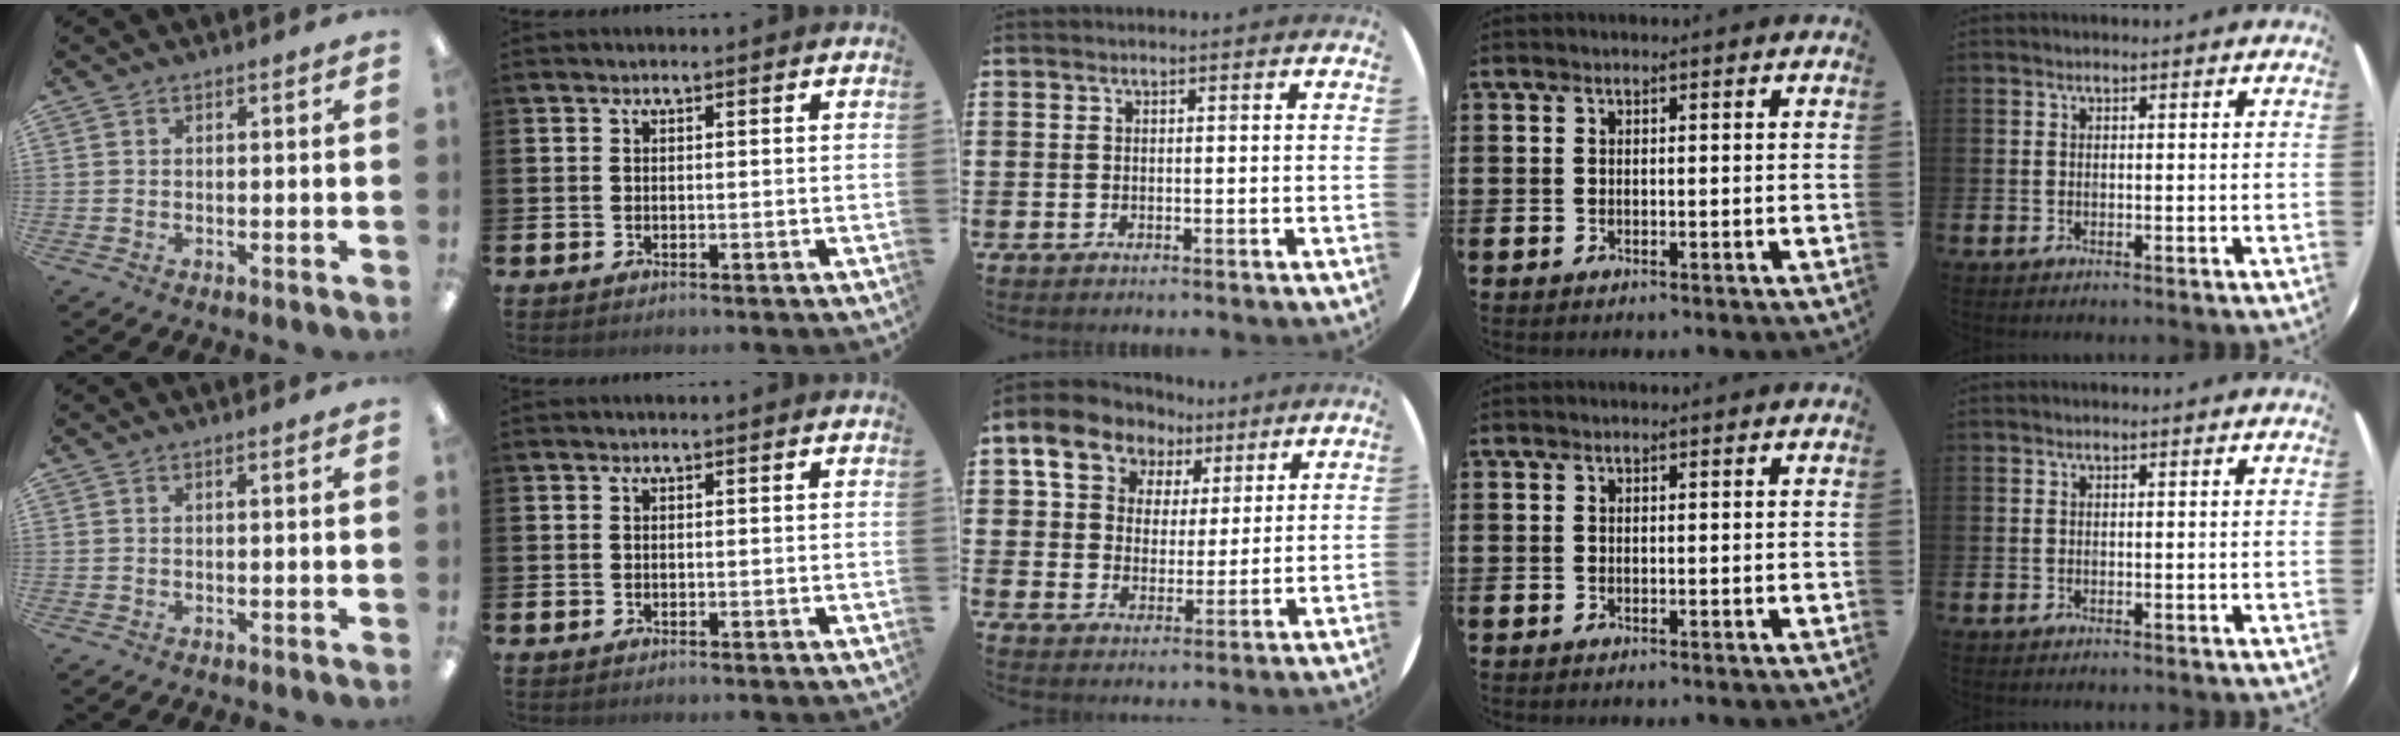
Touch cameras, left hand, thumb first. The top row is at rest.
{"middle": {"total": 9.2, "force": [6.1, 6.4, 2.7], "torque": [-0.078, -0.004, 0.110]}}